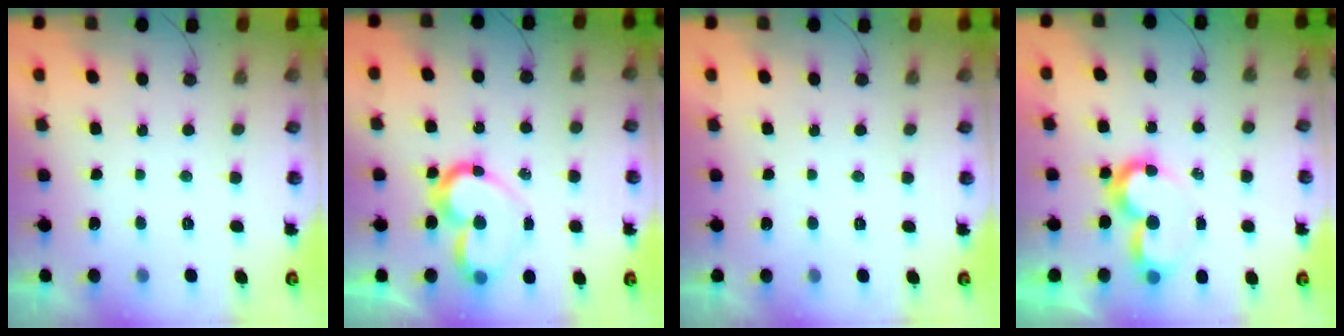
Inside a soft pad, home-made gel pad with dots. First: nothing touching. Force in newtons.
{"total": 13.0, "press": 12.9, "slide": 1.1}
{"total": 1.7, "press": 1.7, "slide": 0.0}
{"total": 7.6, "press": 7.5, "slide": 0.6}